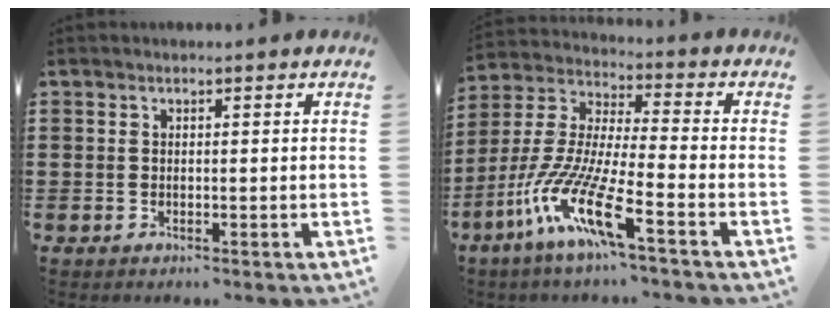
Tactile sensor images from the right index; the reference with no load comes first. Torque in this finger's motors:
{"motor_torque": [2.14, 0.00, 1.05, 0.21]}